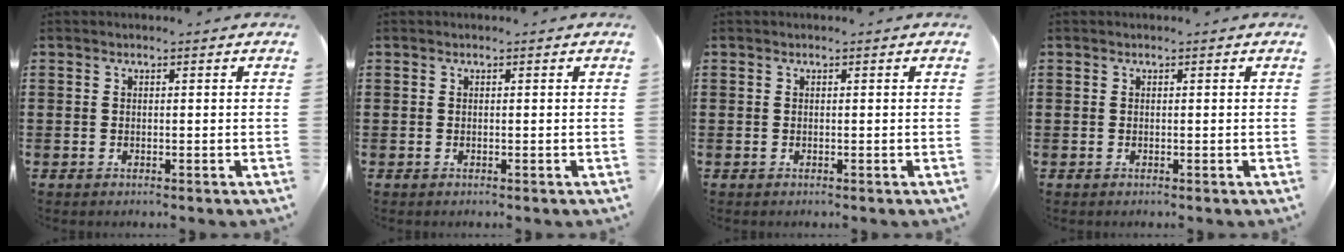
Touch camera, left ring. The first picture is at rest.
{"total": 0.0}
{"total": 0.0}
{"total": 0.0}